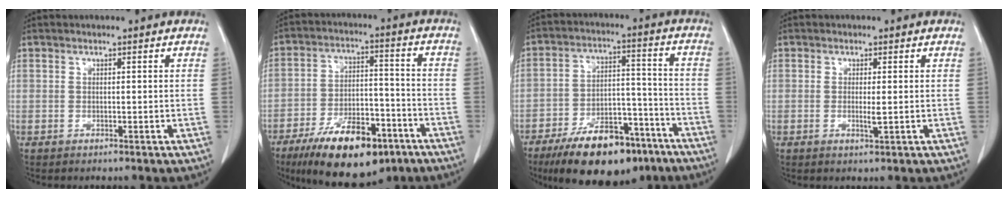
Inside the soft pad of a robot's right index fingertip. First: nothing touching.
{"total": 16.7, "force": [-10.5, 6.7, 11.1], "torque": [-0.187, 0.005, -0.168]}
{"total": 17.1, "force": [-12.0, 7.0, 9.9], "torque": [-0.155, 0.023, -0.191]}
{"total": 1.6, "force": [-0.1, 0.1, 1.6], "torque": [-0.029, -0.004, 0.002]}